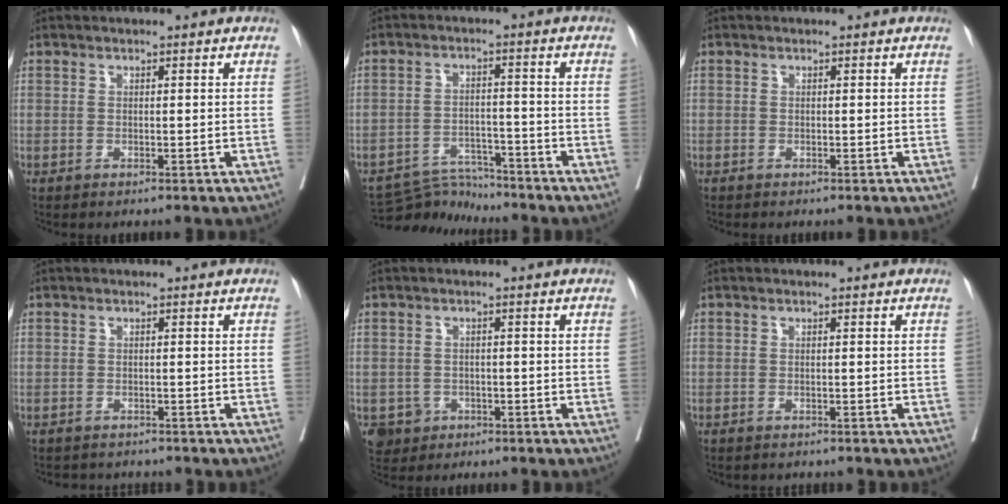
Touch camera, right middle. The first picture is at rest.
{"total": 5.8, "force": [-5.7, 0.5, -1.1], "torque": [0.014, 0.005, -0.096]}
{"total": 0.5, "force": [-0.1, 0.5, -0.1], "torque": [0.010, 0.008, -0.007]}
{"total": 2.5, "force": [-2.3, 1.1, -0.2], "torque": [0.002, -0.001, -0.036]}
{"total": 3.6, "force": [-1.6, 3.2, 0.4], "torque": [-0.003, 0.006, -0.023]}
{"total": 0.8, "force": [-0.8, 0.3, 0.0], "torque": [-0.008, 0.000, -0.014]}